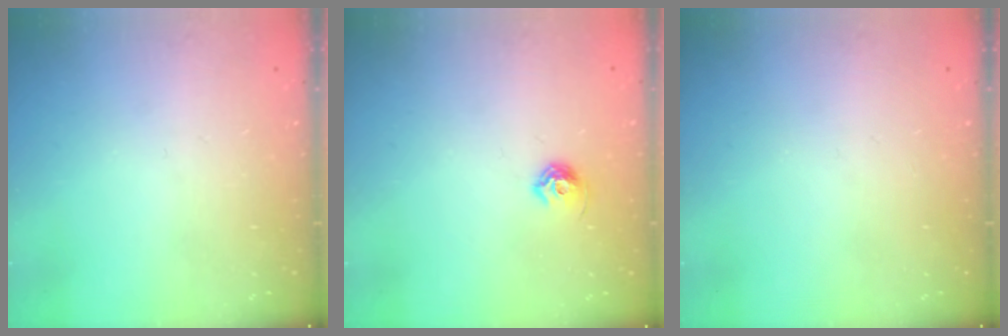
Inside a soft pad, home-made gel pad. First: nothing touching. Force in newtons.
{"total": 6.1, "press": 6.0, "slide": 1.1}
{"total": 0.0}